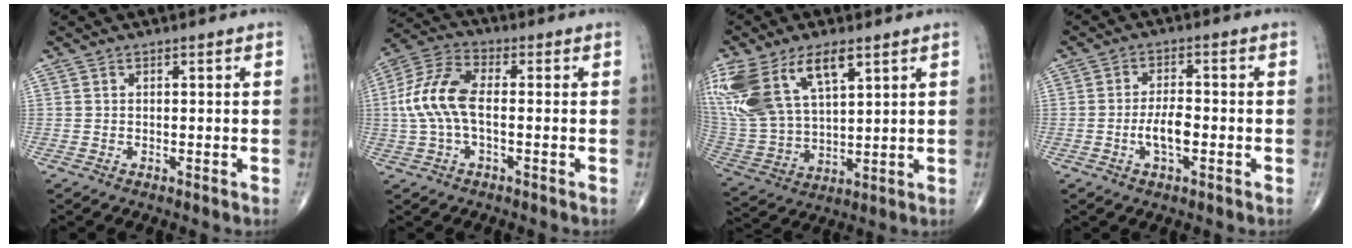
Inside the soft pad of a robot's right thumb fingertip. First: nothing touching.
{"total": 10.8, "force": [-0.4, 5.3, 9.4], "torque": [-0.215, 0.029, -0.012]}
{"total": 20.9, "force": [10.1, 10.3, 15.1], "torque": [-0.337, -0.016, 0.205]}
{"total": 5.1, "force": [-1.4, 1.9, 4.5], "torque": [-0.083, 0.009, -0.027]}